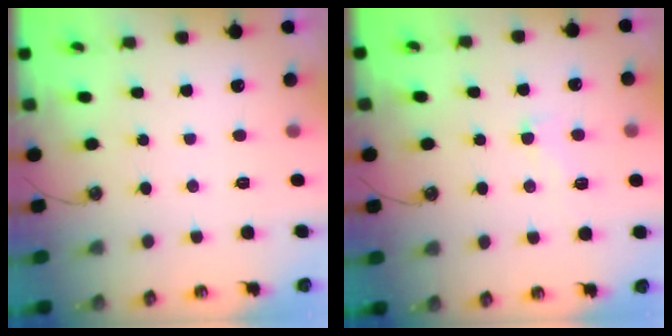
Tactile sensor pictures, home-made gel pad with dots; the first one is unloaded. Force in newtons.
{"total": 1.3, "press": 0.3, "slide": 1.3}